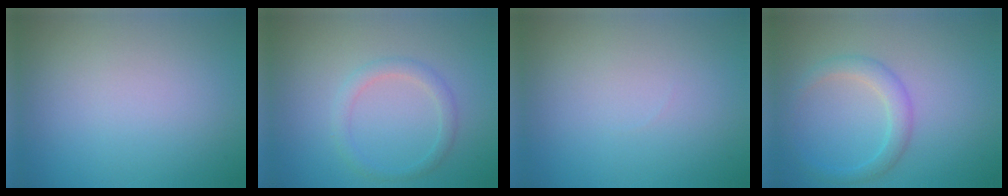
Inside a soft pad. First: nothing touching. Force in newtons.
{"total": 1.7, "press": 1.7, "slide": 0.0}
{"total": 0.5, "press": 0.5, "slide": 0.0}
{"total": 2.3, "press": 2.3, "slide": 0.2}